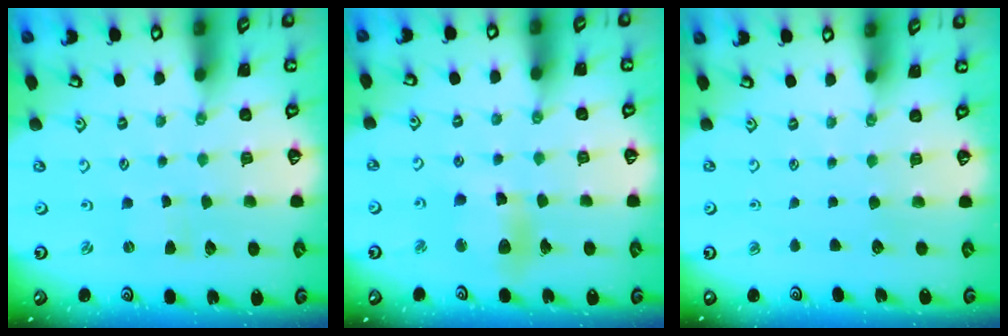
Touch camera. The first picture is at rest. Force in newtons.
{"total": 10.0, "press": 9.5, "slide": 3.2}
{"total": 0.0}